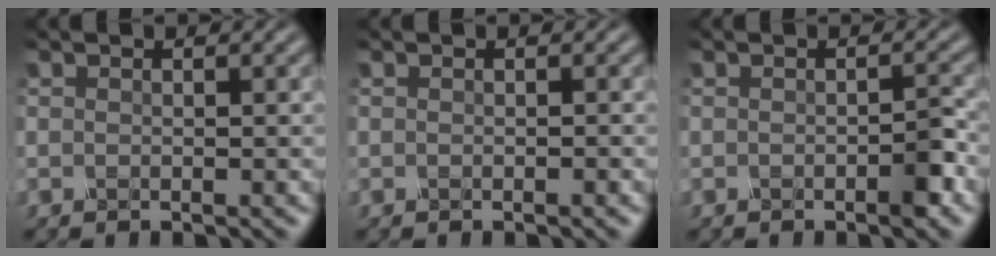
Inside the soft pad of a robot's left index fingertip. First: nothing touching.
{"total": 0.9, "force": [-0.4, 0.4, 0.6], "torque": [0.000, 0.010, -0.010]}
{"total": 1.8, "force": [-1.3, 0.0, 1.3], "torque": [-0.032, 0.003, -0.017]}